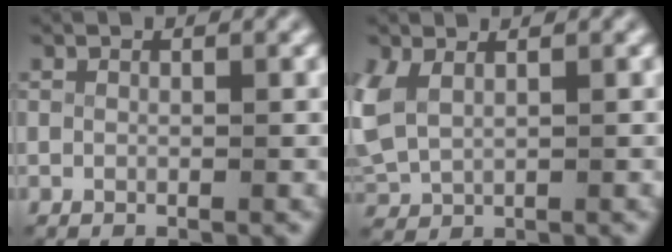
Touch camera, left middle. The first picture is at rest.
{"total": 3.4, "force": [0.6, 2.8, 1.8], "torque": [-0.075, -0.013, 0.029]}